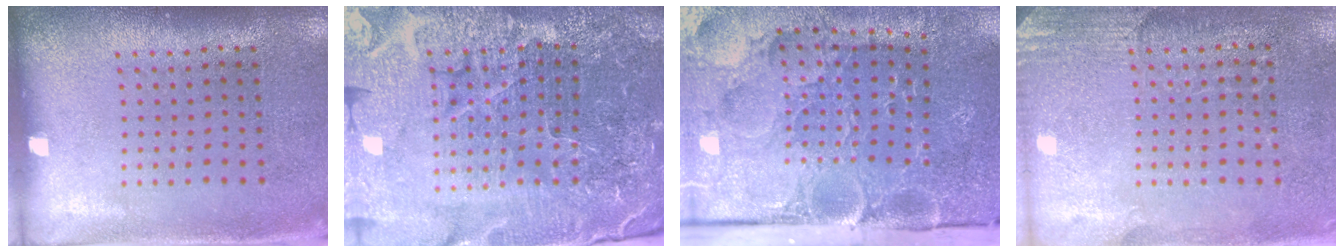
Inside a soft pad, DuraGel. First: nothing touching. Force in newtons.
{"total": 6.5, "press": 5.8, "slide": 3.0}
{"total": 4.1, "press": 3.7, "slide": 1.7}
{"total": 2.7, "press": 2.5, "slide": 0.9}